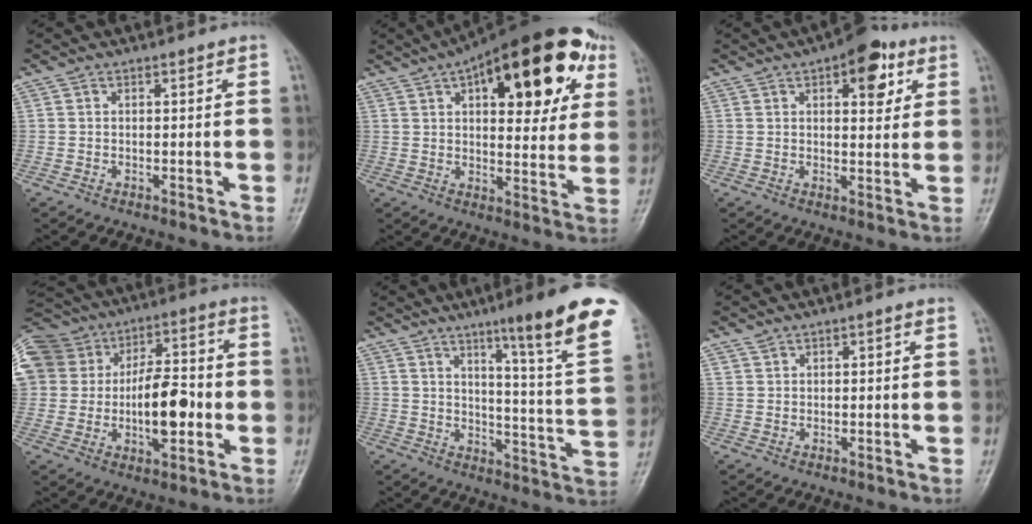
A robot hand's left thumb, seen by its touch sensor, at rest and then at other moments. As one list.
[{"total": 26.2, "force": [10.8, 11.3, 21.0], "torque": [-0.259, 0.004, 0.146]}, {"total": 9.1, "force": [4.2, 4.4, 6.8], "torque": [-0.057, -0.009, 0.049]}, {"total": 27.8, "force": [0.5, 19.8, 19.6], "torque": [-0.388, 0.056, 0.023]}, {"total": 13.1, "force": [7.5, 0.3, 10.8], "torque": [-0.134, -0.044, 0.089]}, {"total": 1.3, "force": [1.1, 0.6, 0.5], "torque": [-0.003, 0.001, 0.019]}]